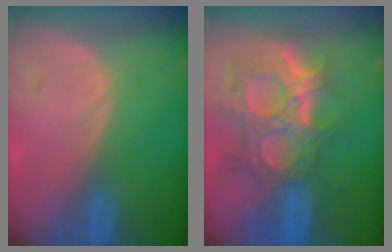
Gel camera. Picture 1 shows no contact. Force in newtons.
{"total": 11.9, "press": 10.7, "slide": 5.2}